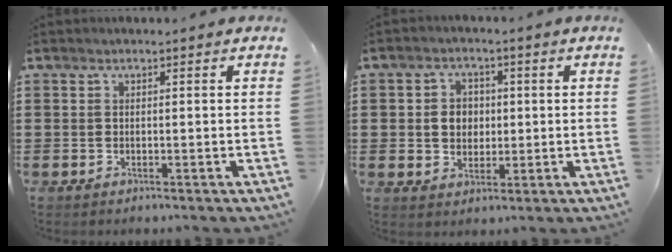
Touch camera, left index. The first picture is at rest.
{"total": 4.4, "force": [0.1, 3.7, 2.2], "torque": [-0.049, 0.008, -0.004]}